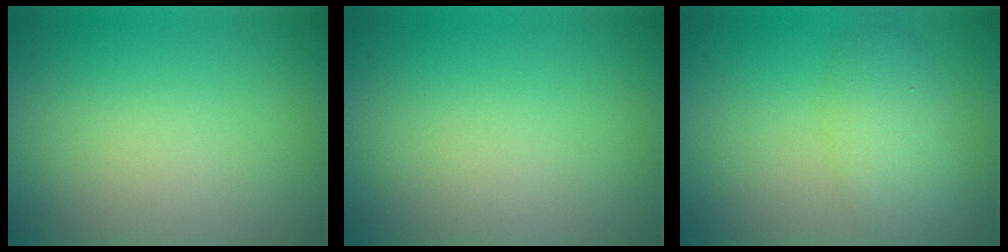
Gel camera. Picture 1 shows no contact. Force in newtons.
{"total": 0.0}
{"total": 3.9, "press": 3.9, "slide": 0.1}